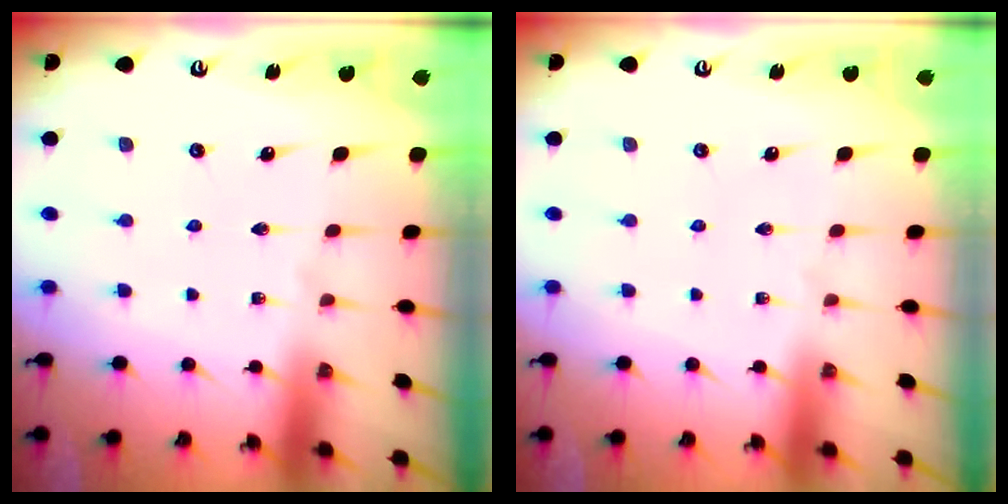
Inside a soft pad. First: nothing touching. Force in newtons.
{"total": 0.0}